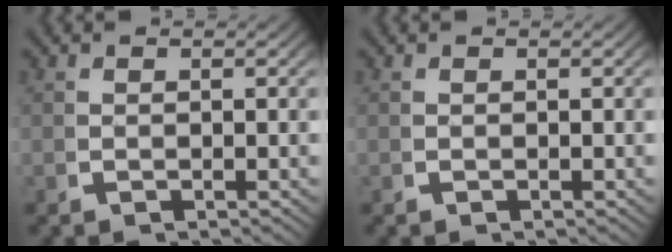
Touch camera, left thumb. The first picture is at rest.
{"total": 0.0}